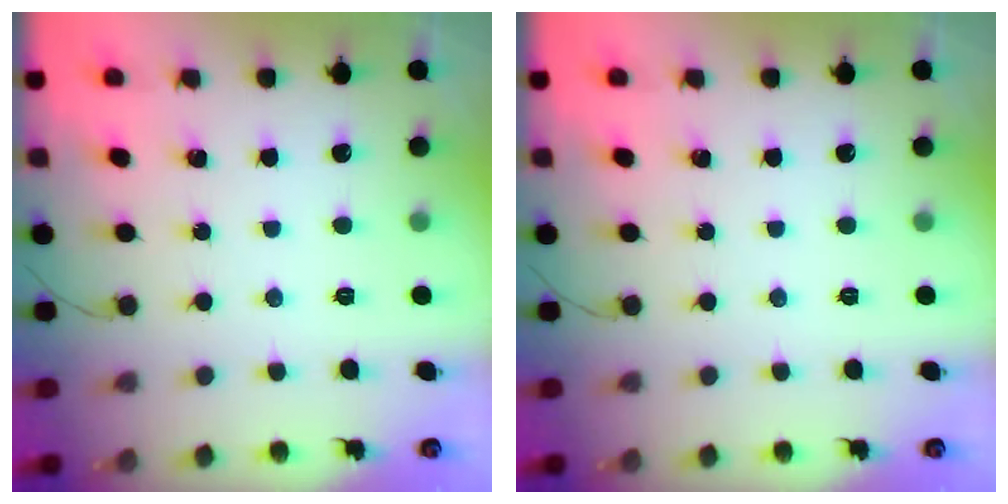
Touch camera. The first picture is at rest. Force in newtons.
{"total": 0.0}